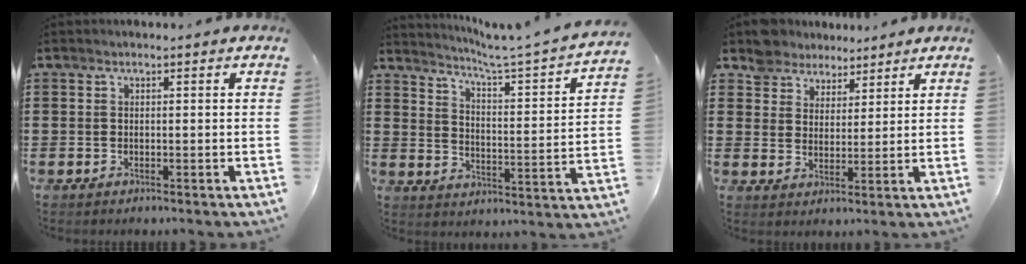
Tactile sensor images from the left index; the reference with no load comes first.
{"total": 4.0, "force": [3.4, -0.9, 1.9], "torque": [-0.057, -0.036, 0.044]}
{"total": 5.1, "force": [4.2, 2.7, -0.8], "torque": [-0.013, -0.011, 0.081]}